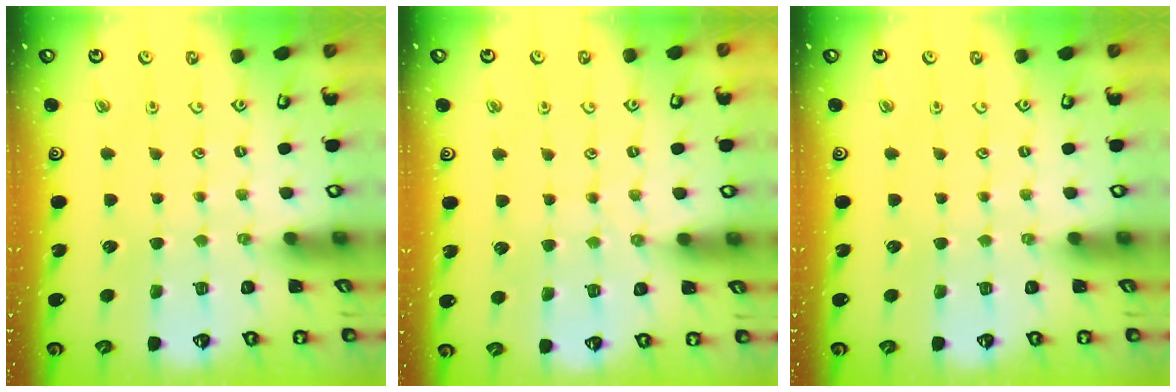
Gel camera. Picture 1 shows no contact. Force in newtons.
{"total": 4.5, "press": 4.4, "slide": 0.4}
{"total": 0.0}